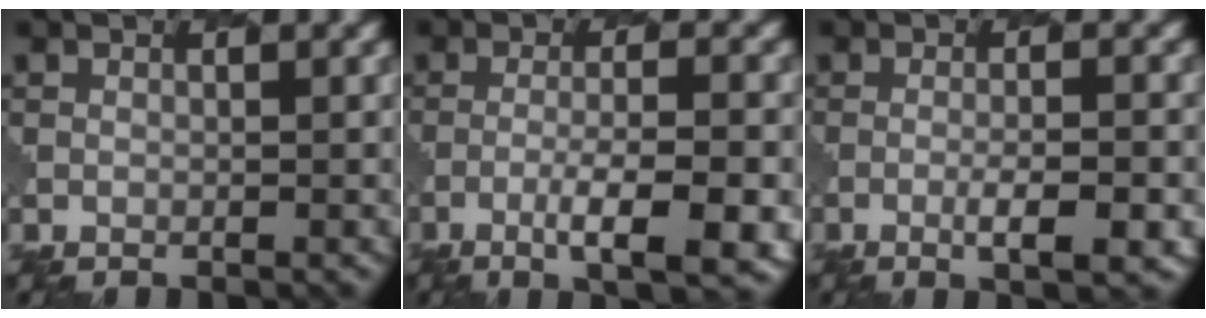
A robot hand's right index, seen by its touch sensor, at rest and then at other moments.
{"total": 6.5, "force": [-2.7, 1.4, 5.8], "torque": [-0.092, 0.001, -0.042]}
{"total": 3.5, "force": [-1.0, 0.7, 3.3], "torque": [-0.051, 0.002, -0.016]}